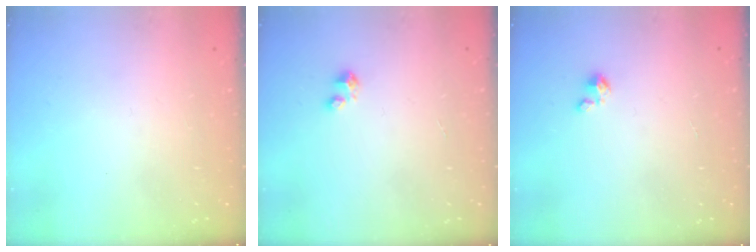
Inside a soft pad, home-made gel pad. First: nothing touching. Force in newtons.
{"total": 1.6, "press": 1.6, "slide": 0.1}
{"total": 1.3, "press": 1.3, "slide": 0.1}